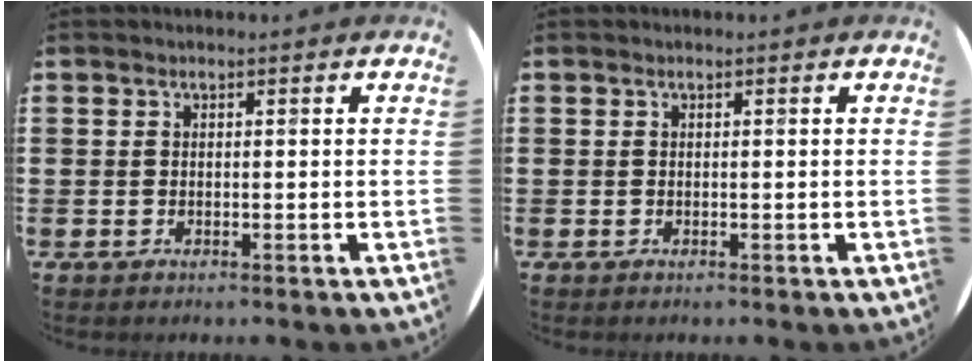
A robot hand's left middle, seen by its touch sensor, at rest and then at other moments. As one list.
[{"total": 0.0}]